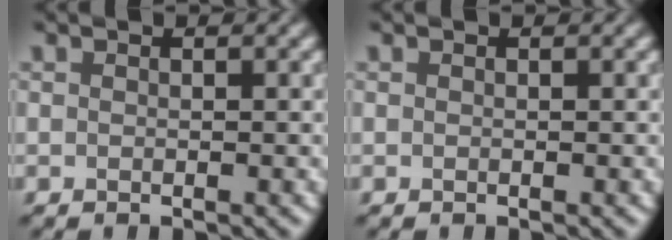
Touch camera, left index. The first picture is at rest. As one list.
[{"total": 0.0}]